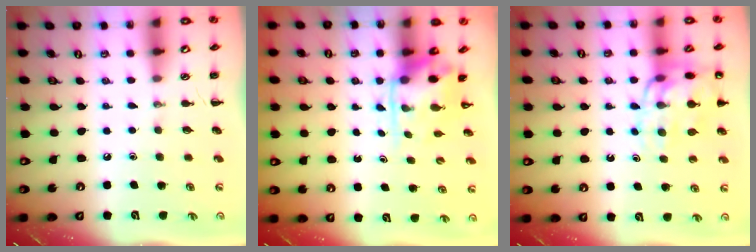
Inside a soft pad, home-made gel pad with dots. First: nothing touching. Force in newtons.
{"total": 3.4, "press": 3.3, "slide": 0.6}
{"total": 14.3, "press": 14.1, "slide": 2.4}